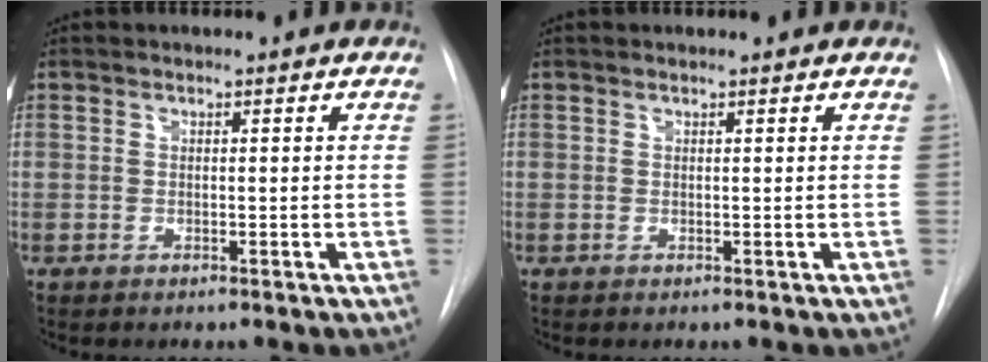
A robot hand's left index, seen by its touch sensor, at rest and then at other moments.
{"total": 1.1, "force": [1.1, 0.1, 0.2], "torque": [-0.011, 0.008, 0.015]}